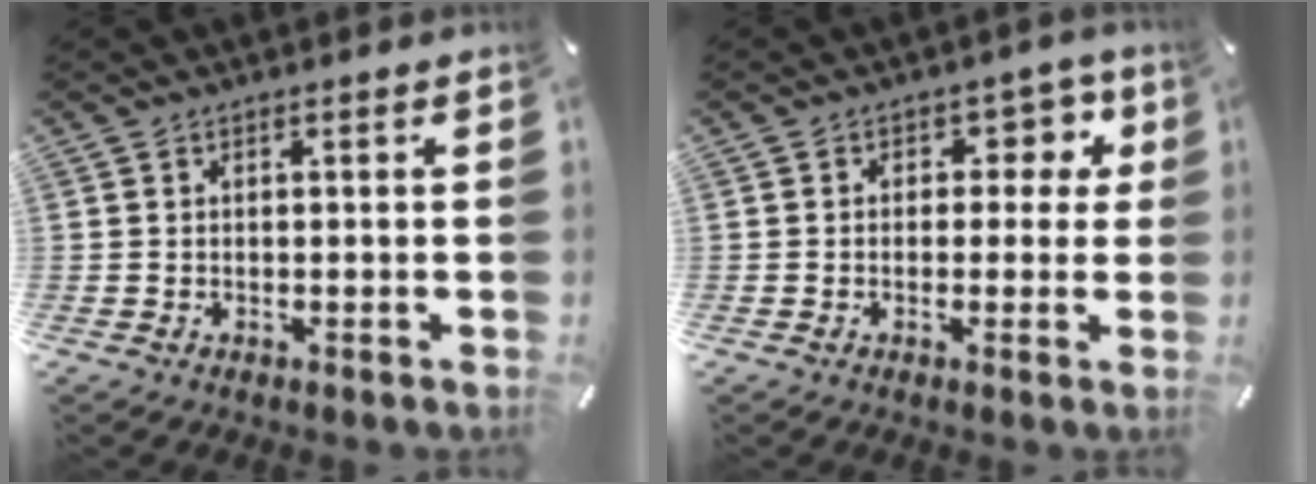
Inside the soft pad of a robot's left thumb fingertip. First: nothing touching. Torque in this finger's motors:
{"motor_torque": [0.02, -0.31, 0.01, 0.21, -0.04]}